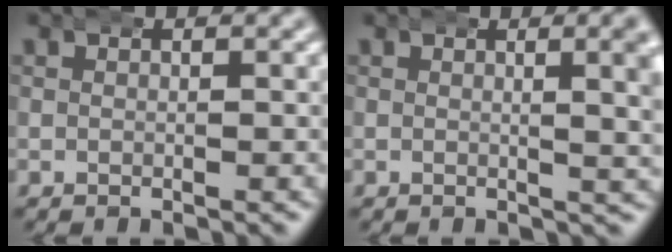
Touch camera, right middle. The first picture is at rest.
{"total": 4.0, "force": [1.6, 1.0, 3.5], "torque": [-0.020, 0.009, 0.015]}